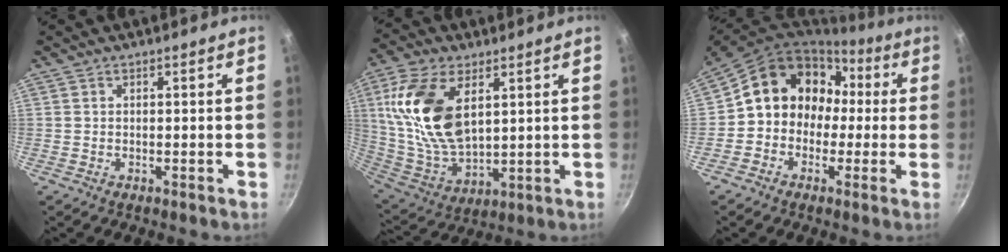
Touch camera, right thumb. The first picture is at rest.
{"total": 19.2, "force": [5.7, 10.5, 15.0], "torque": [-0.287, -0.022, 0.120]}
{"total": 15.2, "force": [0.6, 13.0, 7.8], "torque": [-0.087, 0.057, -0.007]}